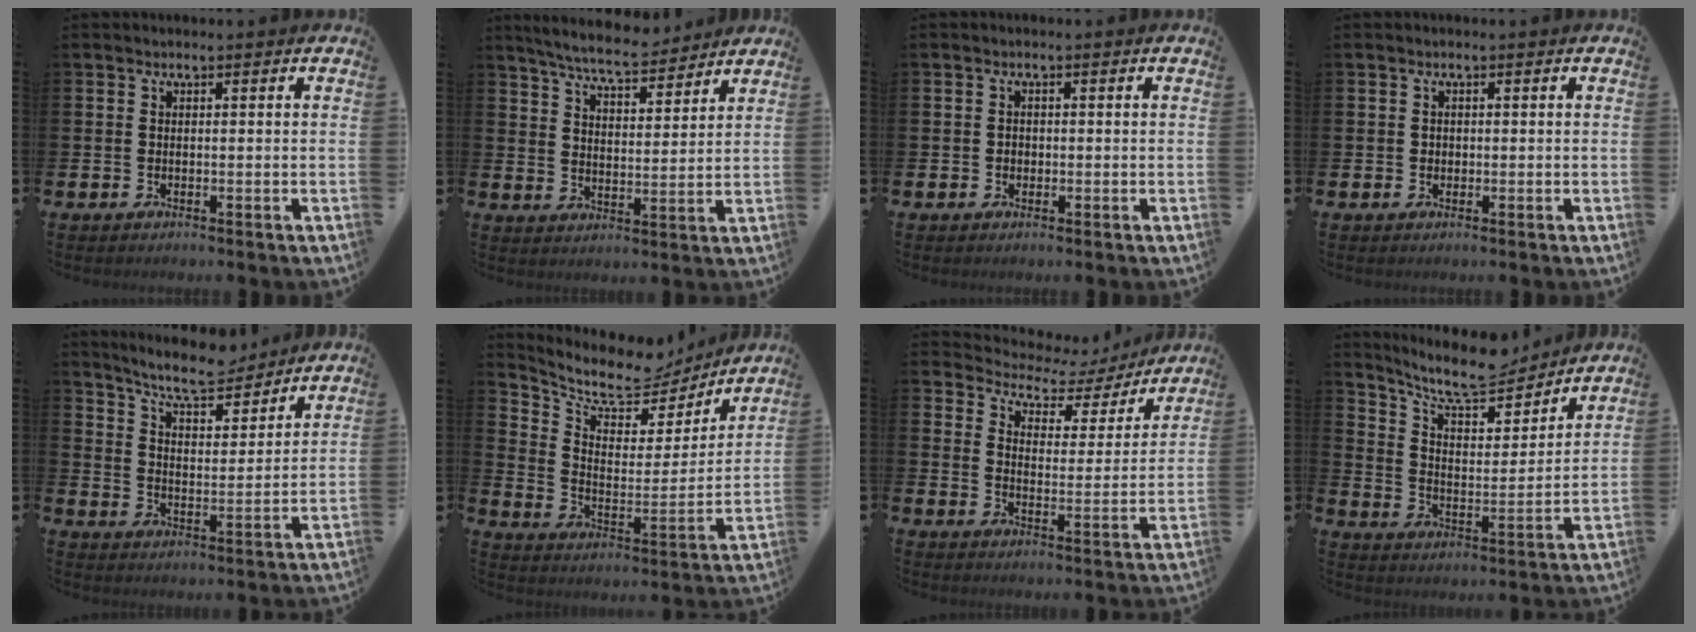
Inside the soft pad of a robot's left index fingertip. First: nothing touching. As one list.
[{"total": 7.0, "force": [6.6, 1.0, 2.1], "torque": [-0.060, -0.032, 0.117]}, {"total": 0.9, "force": [-0.2, 0.9, 0.2], "torque": [0.004, 0.003, -0.008]}, {"total": 0.7, "force": [0.0, 0.7, 0.2], "torque": [0.005, 0.003, -0.003]}, {"total": 8.2, "force": [7.7, 1.3, 2.6], "torque": [-0.068, -0.044, 0.135]}, {"total": 8.4, "force": [7.3, 3.3, 2.5], "torque": [-0.082, -0.057, 0.120]}, {"total": 4.6, "force": [3.9, 2.2, 0.9], "torque": [-0.050, -0.030, 0.060]}, {"total": 10.5, "force": [9.3, 2.7, 4.0], "torque": [-0.105, -0.059, 0.162]}]